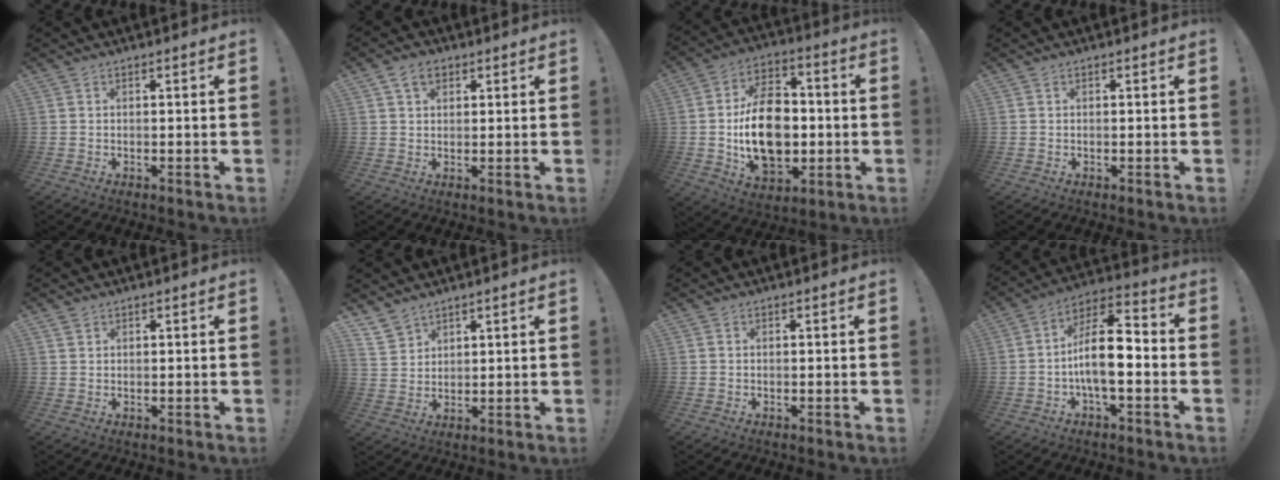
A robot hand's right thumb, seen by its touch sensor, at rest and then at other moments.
{"total": 5.0, "force": [2.5, 3.4, 2.8], "torque": [-0.053, 0.003, 0.048]}
{"total": 20.1, "force": [-1.6, 13.7, 14.7], "torque": [-0.262, 0.004, -0.026]}
{"total": 0.0}
{"total": 1.2, "force": [1.0, 0.7, 0.3], "torque": [-0.007, 0.000, 0.019]}
{"total": 5.9, "force": [4.9, 3.0, 1.1], "torque": [-0.024, -0.034, 0.096]}
{"total": 0.0}
{"total": 14.2, "force": [-2.6, 6.1, 12.6], "torque": [-0.226, 0.015, -0.046]}